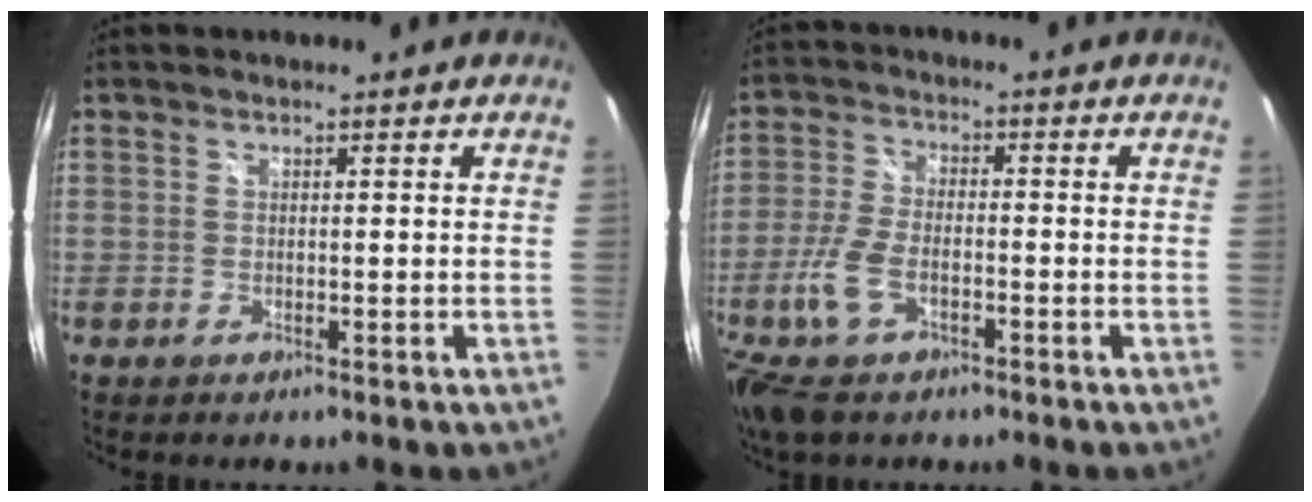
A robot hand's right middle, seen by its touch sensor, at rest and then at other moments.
{"total": 11.0, "force": [-5.7, 5.6, 7.5], "torque": [-0.175, -0.012, -0.111]}